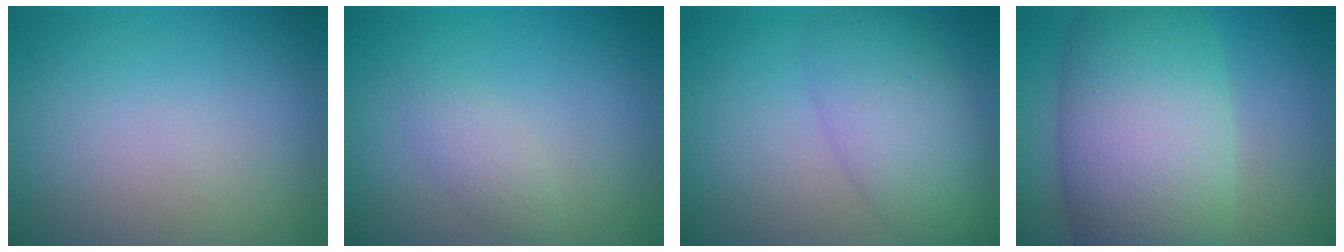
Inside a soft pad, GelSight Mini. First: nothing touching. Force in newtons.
{"total": 1.6, "press": 1.6, "slide": 0.1}
{"total": 5.4, "press": 5.4, "slide": 0.2}
{"total": 11.9, "press": 11.9, "slide": 0.3}